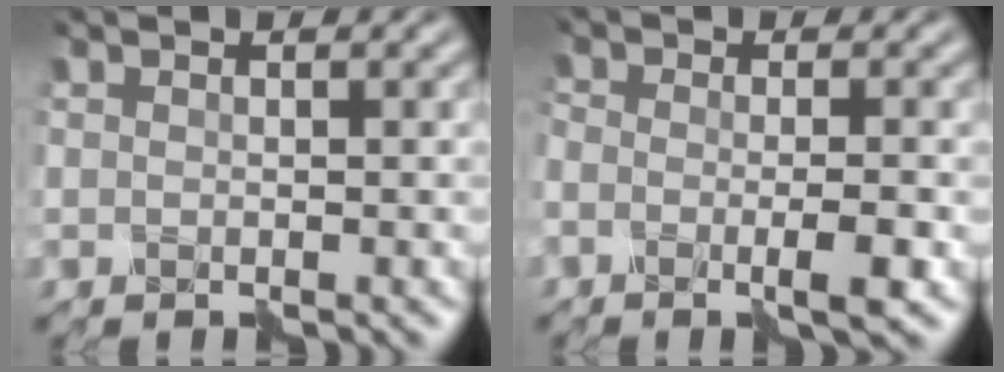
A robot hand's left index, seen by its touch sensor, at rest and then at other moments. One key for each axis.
{"total": 3.2, "fx": -1.8, "fy": 0.9, "fz": 2.6, "tx": -0.047, "ty": -0.007, "tz": -0.038}